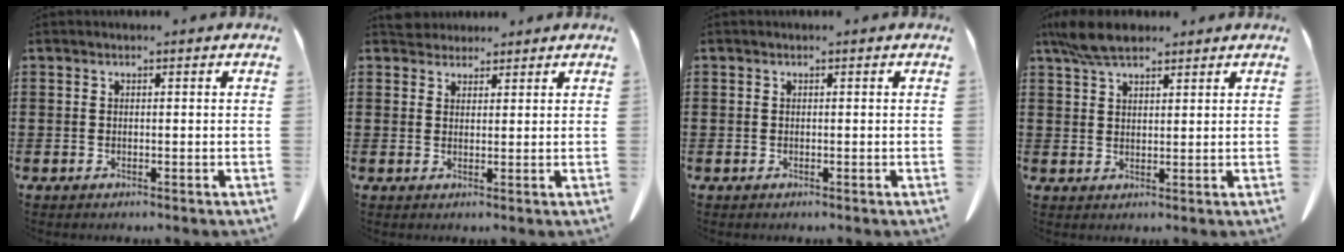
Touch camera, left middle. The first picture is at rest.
{"total": 2.7, "force": [2.5, 1.0, 0.0], "torque": [0.001, -0.002, 0.048]}
{"total": 0.0}
{"total": 5.7, "force": [4.5, 2.0, 2.8], "torque": [-0.068, -0.001, 0.086]}